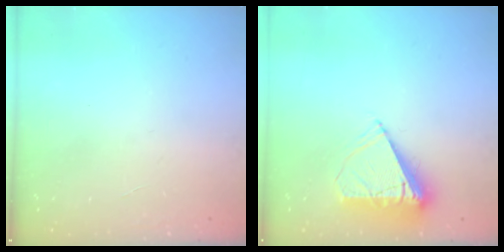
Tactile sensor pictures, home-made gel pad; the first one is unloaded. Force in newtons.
{"total": 8.9, "press": 8.9, "slide": 0.3}